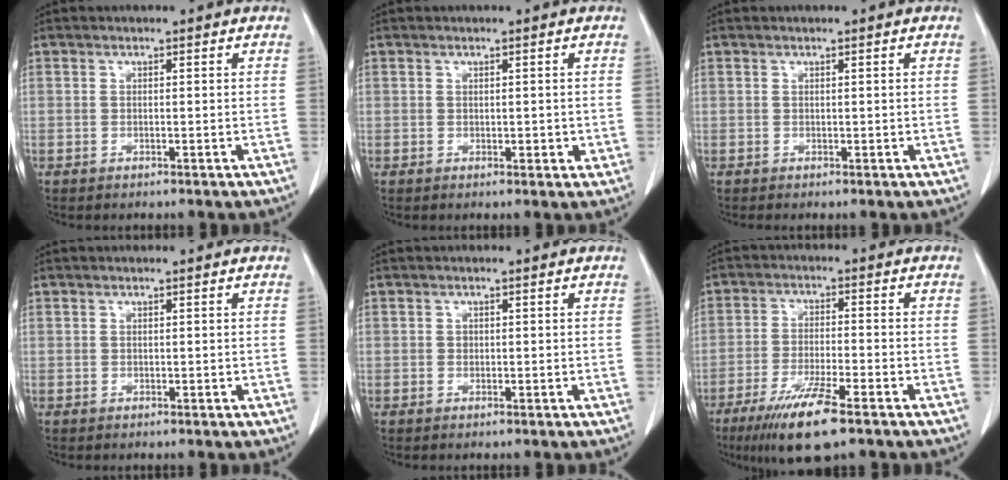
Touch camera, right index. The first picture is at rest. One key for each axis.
{"total": 1.4, "fx": 0.0, "fy": 1.0, "fz": 0.9, "tx": -0.009, "ty": 0.000, "tz": 0.004}
{"total": 0.0}
{"total": 0.0}
{"total": 0.6, "fx": 0.0, "fy": 0.5, "fz": 0.2, "tx": 0.001, "ty": 0.002, "tz": 0.000}
{"total": 9.7, "fx": -6.2, "fy": 0.8, "fz": 7.4, "tx": -0.140, "ty": -0.024, "tz": -0.104}